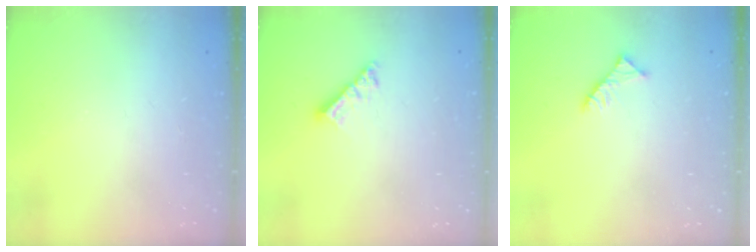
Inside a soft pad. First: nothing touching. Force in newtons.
{"total": 6.0, "press": 6.0, "slide": 0.7}
{"total": 2.9, "press": 2.9, "slide": 0.4}